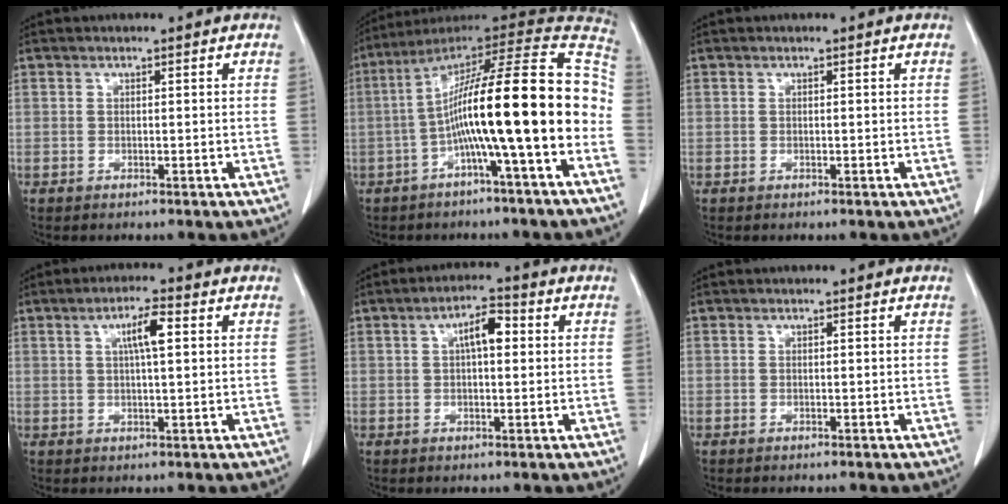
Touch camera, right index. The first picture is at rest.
{"total": 21.0, "force": [-3.6, 0.7, 20.6], "torque": [-0.312, 0.036, -0.063]}
{"total": 0.0}
{"total": 4.6, "force": [1.3, 0.5, 4.4], "torque": [-0.079, 0.005, 0.023]}
{"total": 4.8, "force": [1.1, 1.6, 4.4], "torque": [-0.077, 0.015, 0.016]}
{"total": 0.0}